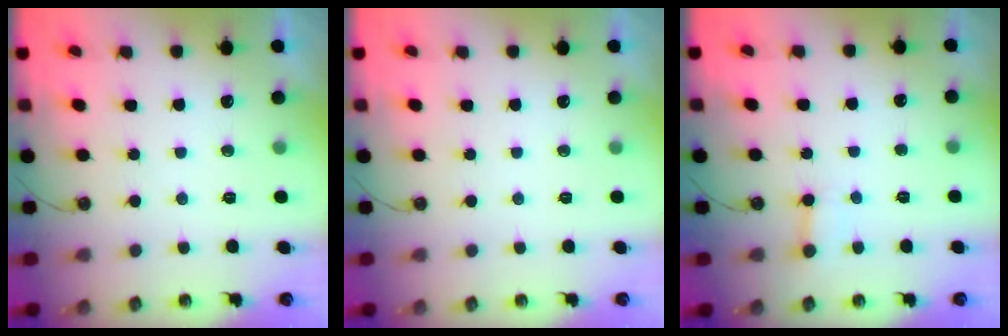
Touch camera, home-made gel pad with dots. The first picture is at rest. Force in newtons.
{"total": 0.0}
{"total": 3.0, "press": 3.0, "slide": 0.5}